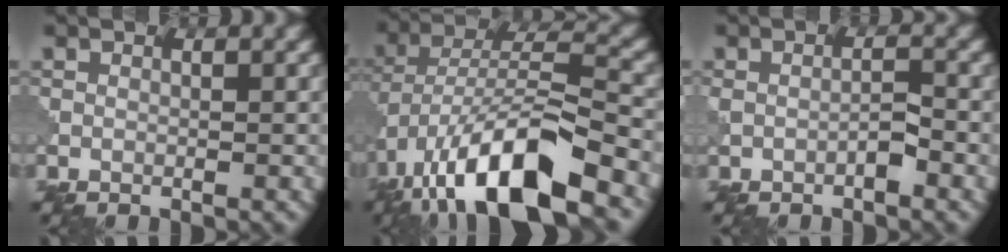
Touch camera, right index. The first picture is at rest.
{"total": 12.8, "force": [-7.7, 3.7, 9.5], "torque": [-0.181, 0.007, -0.139]}
{"total": 1.4, "force": [-0.8, 0.2, 1.1], "torque": [-0.027, 0.007, -0.012]}